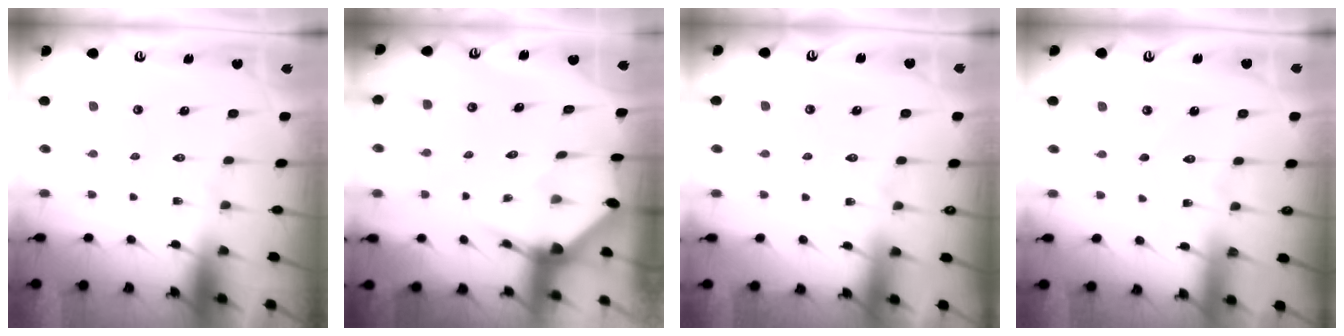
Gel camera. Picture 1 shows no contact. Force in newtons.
{"total": 3.1, "press": 3.1, "slide": 0.1}
{"total": 3.7, "press": 3.6, "slide": 0.5}
{"total": 2.1, "press": 2.1, "slide": 0.1}